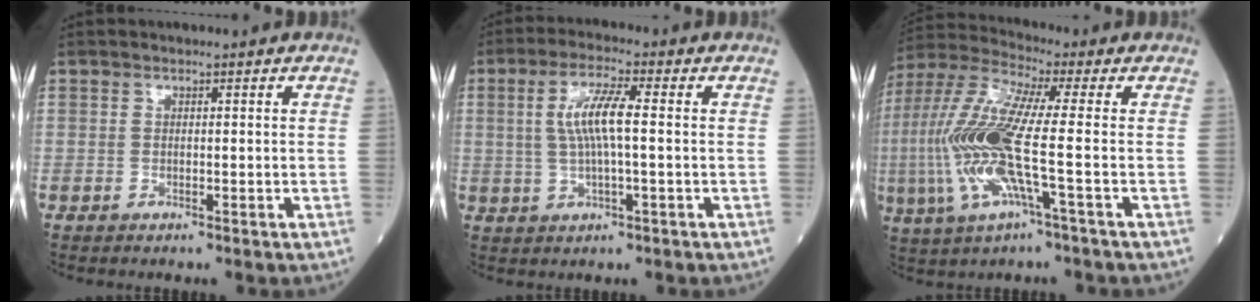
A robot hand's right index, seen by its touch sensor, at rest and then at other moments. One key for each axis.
{"total": 6.8, "fx": 0.8, "fy": 0.8, "fz": 6.7, "tx": -0.139, "ty": 0.008, "tz": 0.015}
{"total": 15.0, "fx": -2.2, "fy": 1.3, "fz": 14.8, "tx": -0.337, "ty": 0.001, "tz": -0.051}